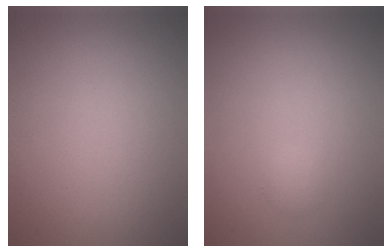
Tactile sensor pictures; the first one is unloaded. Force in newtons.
{"total": 0.8, "press": 0.8, "slide": 0.1}